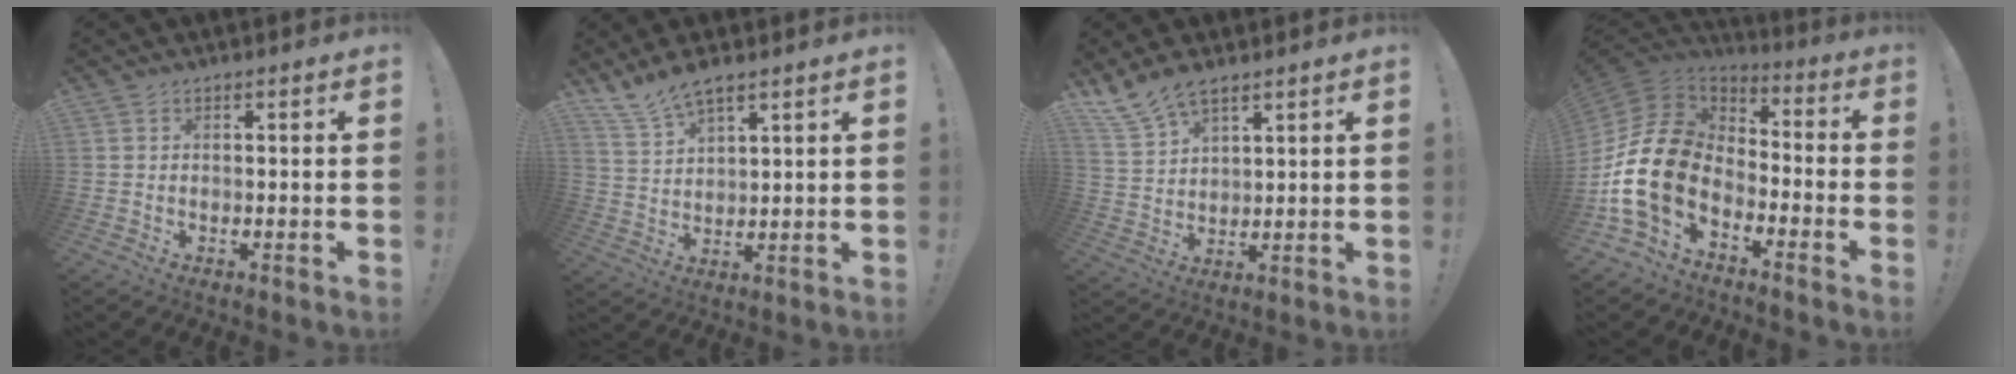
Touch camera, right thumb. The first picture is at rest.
{"total": 7.6, "force": [6.5, 2.0, 3.5], "torque": [-0.077, -0.033, 0.123]}
{"total": 8.5, "force": [6.8, 3.4, 3.9], "torque": [-0.085, -0.033, 0.134]}
{"total": 17.4, "force": [-5.2, 11.6, 11.8], "torque": [-0.253, 0.027, -0.086]}